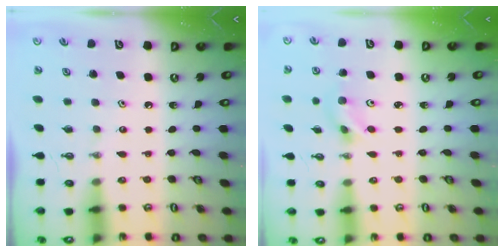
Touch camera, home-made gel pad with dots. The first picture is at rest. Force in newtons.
{"total": 3.7, "press": 3.0, "slide": 2.2}